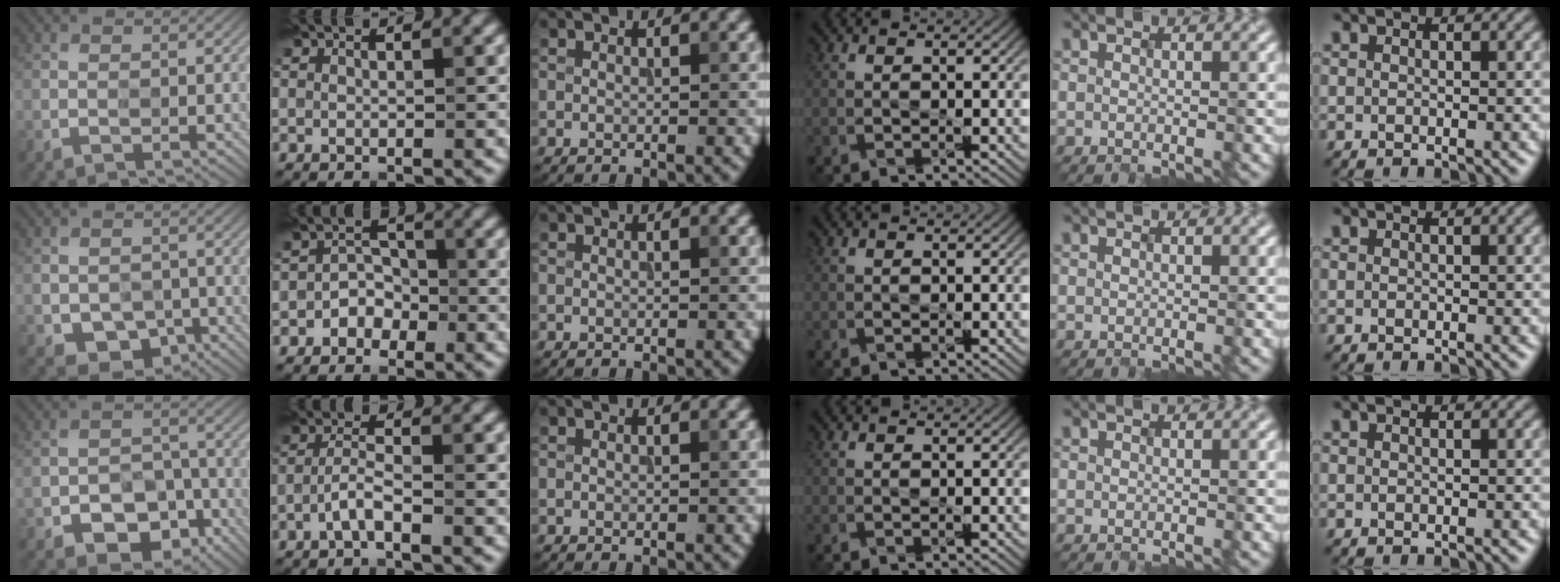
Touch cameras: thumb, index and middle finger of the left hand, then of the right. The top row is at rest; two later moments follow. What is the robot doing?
{"motion": "extract", "object": "file holder"}